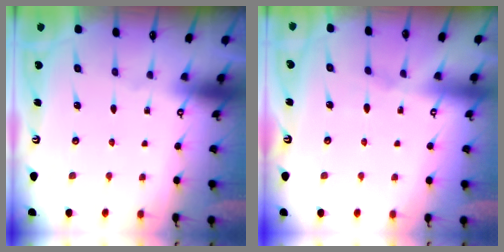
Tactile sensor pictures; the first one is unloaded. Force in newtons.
{"total": 2.5, "press": 2.4, "slide": 0.5}